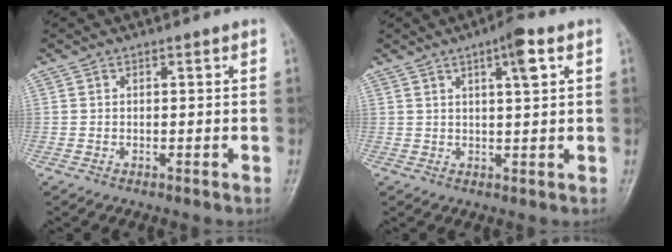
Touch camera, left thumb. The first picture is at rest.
{"total": 4.9, "force": [2.2, 0.8, 4.3], "torque": [-0.066, -0.001, 0.034]}